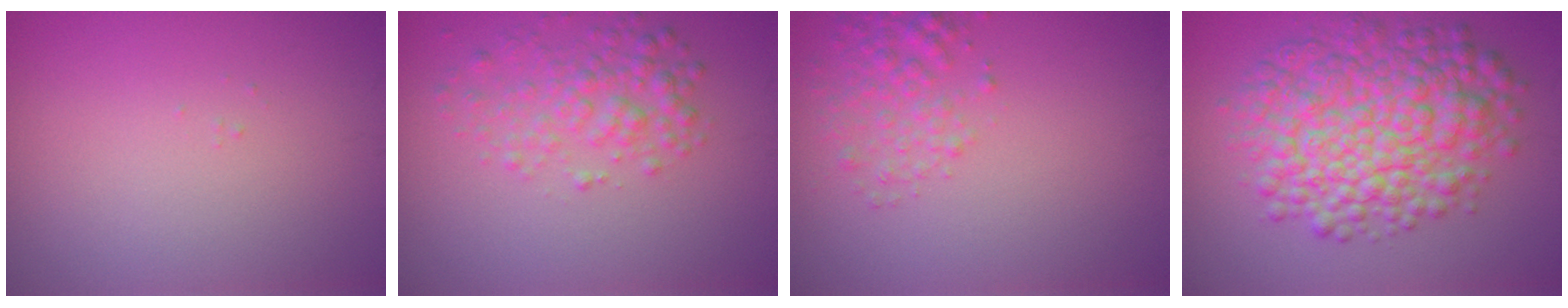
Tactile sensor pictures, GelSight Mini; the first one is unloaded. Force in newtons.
{"total": 3.2, "press": 3.2, "slide": 0.1}
{"total": 2.6, "press": 2.6, "slide": 0.1}
{"total": 9.0, "press": 9.0, "slide": 0.1}